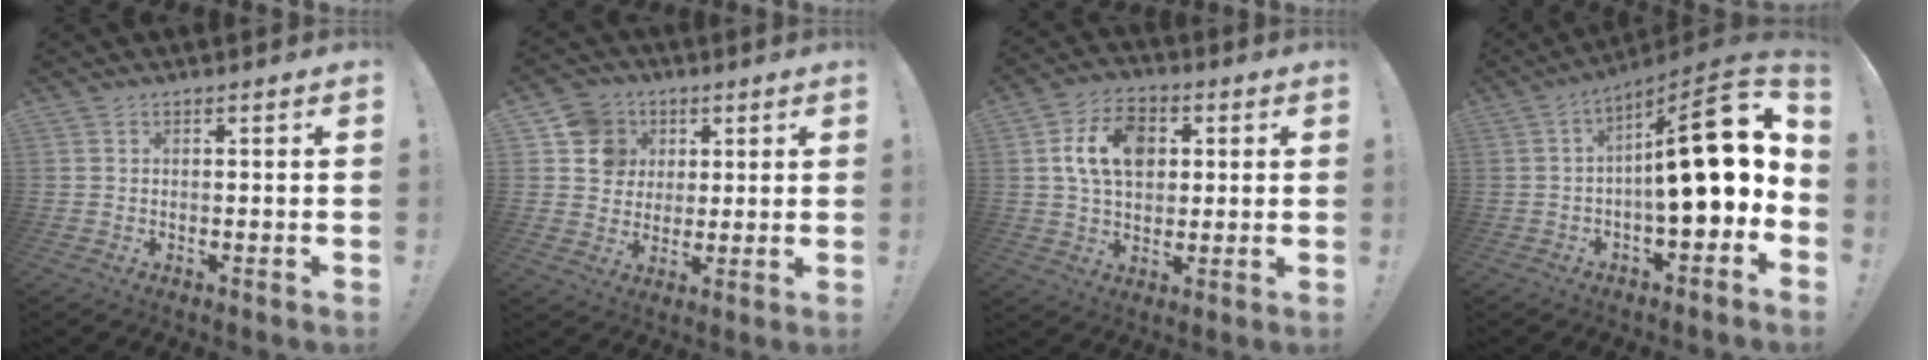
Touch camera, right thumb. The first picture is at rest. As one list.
[{"total": 10.7, "force": [3.4, 9.8, 2.7], "torque": [-0.041, -0.007, 0.073]}, {"total": 13.1, "force": [3.2, 9.4, 8.6], "torque": [-0.137, 0.012, 0.063]}, {"total": 20.4, "force": [1.4, 6.5, 19.3], "torque": [-0.270, -0.001, 0.021]}]